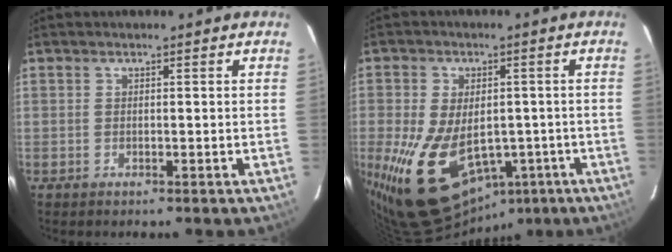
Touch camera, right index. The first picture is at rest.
{"total": 20.4, "force": [-7.1, 12.9, 14.1], "torque": [-0.311, -0.029, -0.088]}